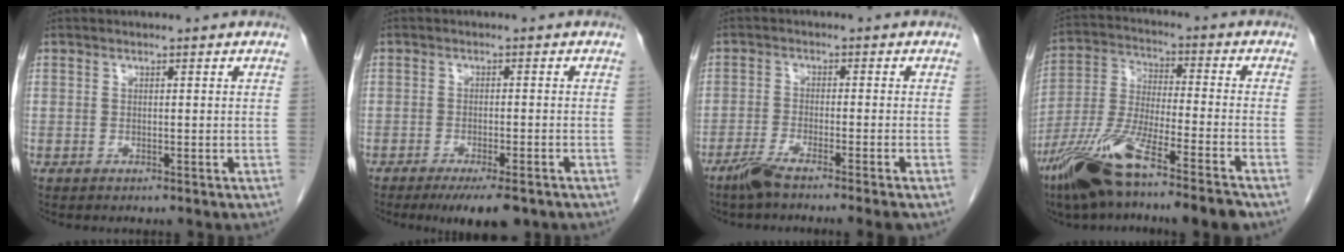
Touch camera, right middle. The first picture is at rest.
{"total": 6.9, "force": [-5.0, 1.6, 4.4], "torque": [-0.057, -0.011, -0.072]}
{"total": 5.7, "force": [-4.5, -0.7, 3.5], "torque": [-0.061, -0.014, -0.082]}
{"total": 15.1, "force": [-10.5, 0.8, 10.8], "torque": [-0.228, -0.032, -0.196]}